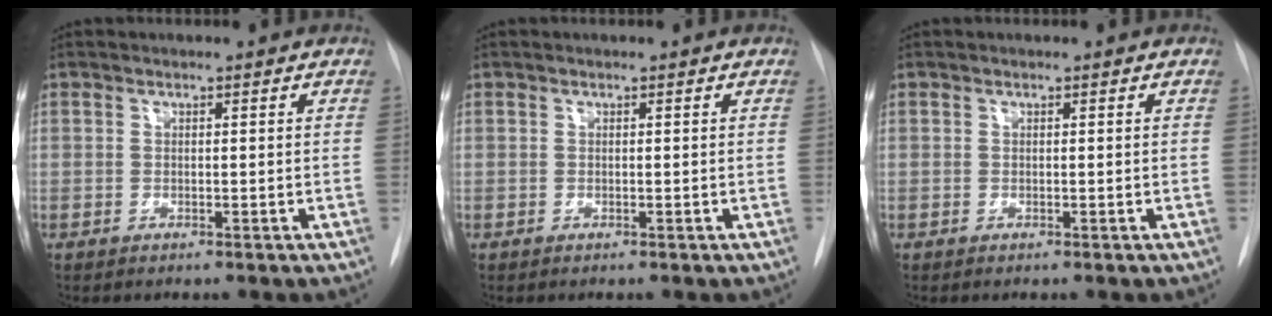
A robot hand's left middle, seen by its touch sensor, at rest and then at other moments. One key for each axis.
{"total": 0.0}
{"total": 0.0}